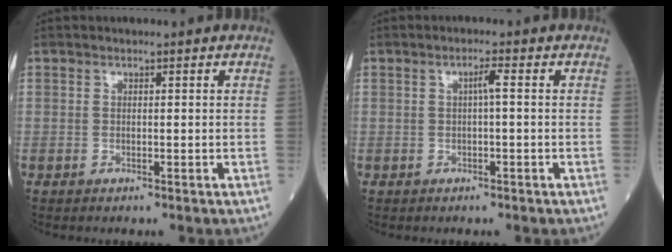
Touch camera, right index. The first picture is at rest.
{"total": 1.6, "force": [0.1, 0.1, 1.6], "torque": [-0.025, 0.004, 0.001]}